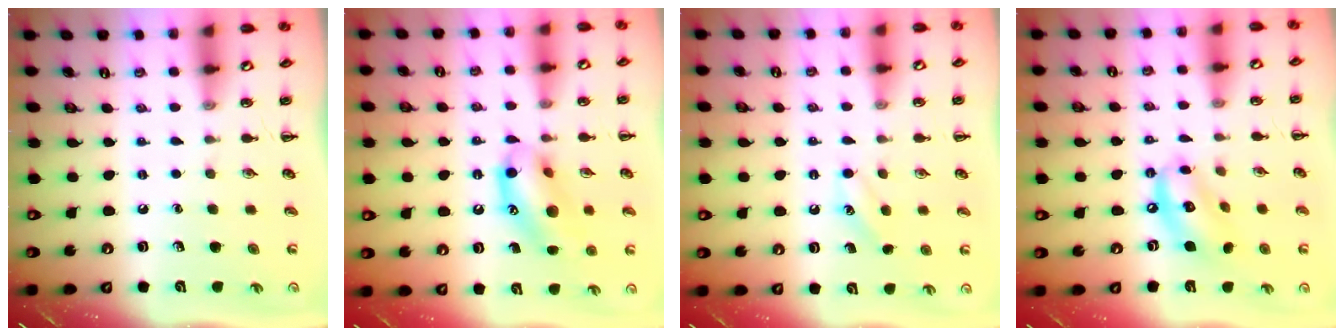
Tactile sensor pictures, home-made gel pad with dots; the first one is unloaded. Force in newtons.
{"total": 14.5, "press": 14.3, "slide": 2.6}
{"total": 6.6, "press": 6.5, "slide": 1.5}
{"total": 11.4, "press": 11.2, "slide": 1.8}